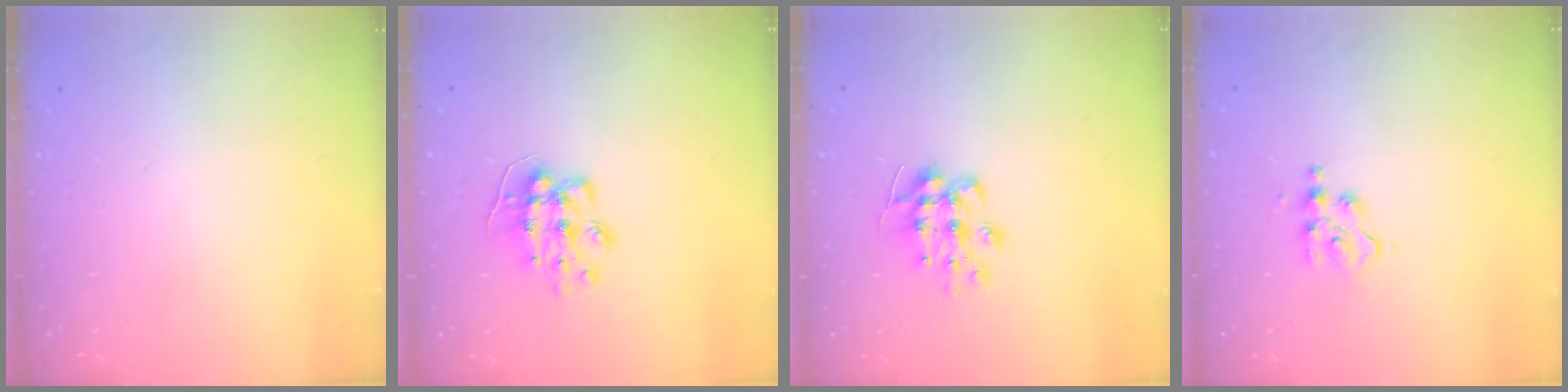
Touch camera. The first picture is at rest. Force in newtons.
{"total": 8.7, "press": 8.7, "slide": 0.2}
{"total": 8.9, "press": 8.9, "slide": 0.6}
{"total": 2.3, "press": 2.2, "slide": 0.3}